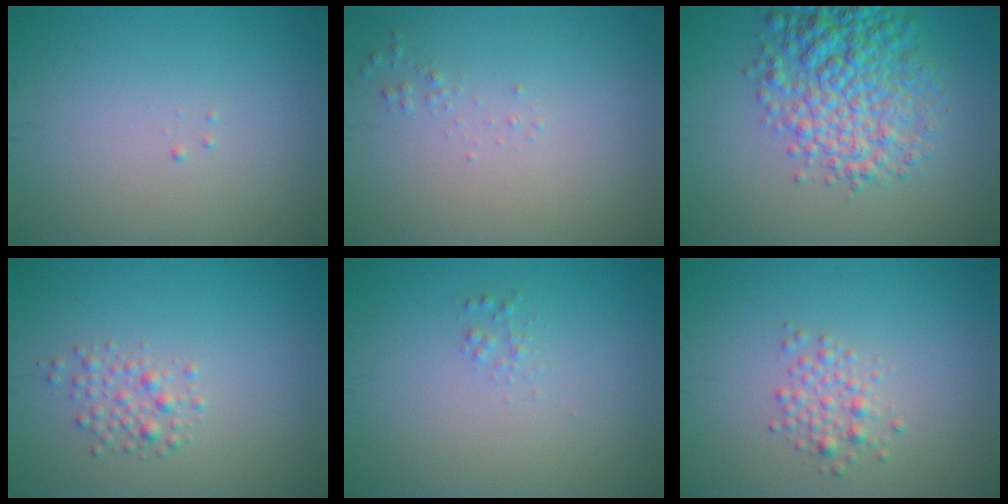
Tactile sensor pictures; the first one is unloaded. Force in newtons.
{"total": 0.6, "press": 0.6, "slide": 0.0}
{"total": 7.1, "press": 7.1, "slide": 0.2}
{"total": 1.8, "press": 1.8, "slide": 0.1}
{"total": 0.7, "press": 0.7, "slide": 0.0}
{"total": 1.9, "press": 1.9, "slide": 0.1}